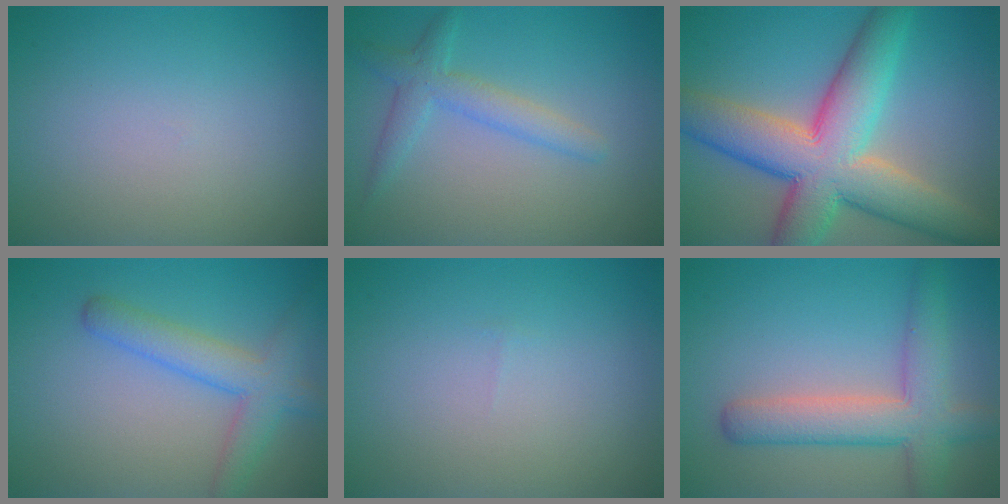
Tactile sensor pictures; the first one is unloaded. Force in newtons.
{"total": 2.7, "press": 2.7, "slide": 0.1}
{"total": 11.5, "press": 11.5, "slide": 0.5}
{"total": 4.2, "press": 4.2, "slide": 0.1}
{"total": 0.0}
{"total": 5.7, "press": 5.7, "slide": 0.3}